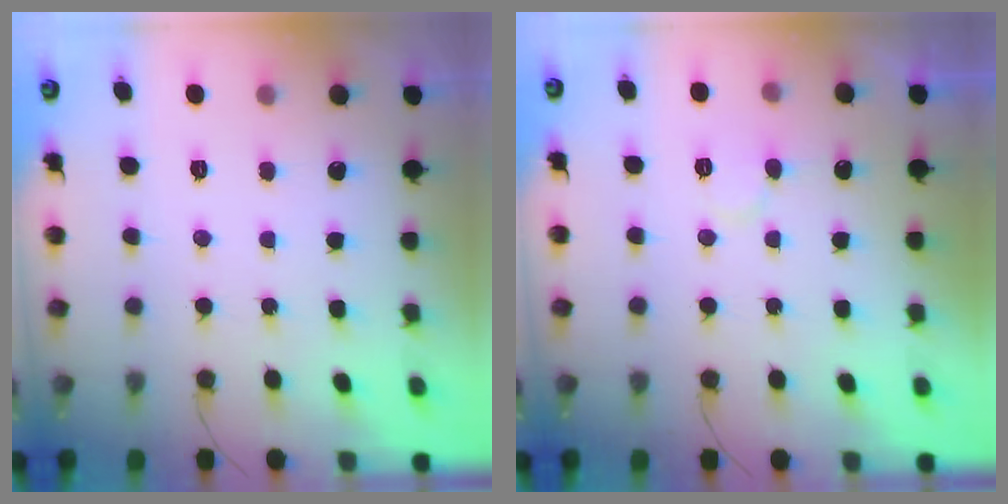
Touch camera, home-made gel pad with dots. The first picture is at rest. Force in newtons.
{"total": 6.3, "press": 6.3, "slide": 0.5}